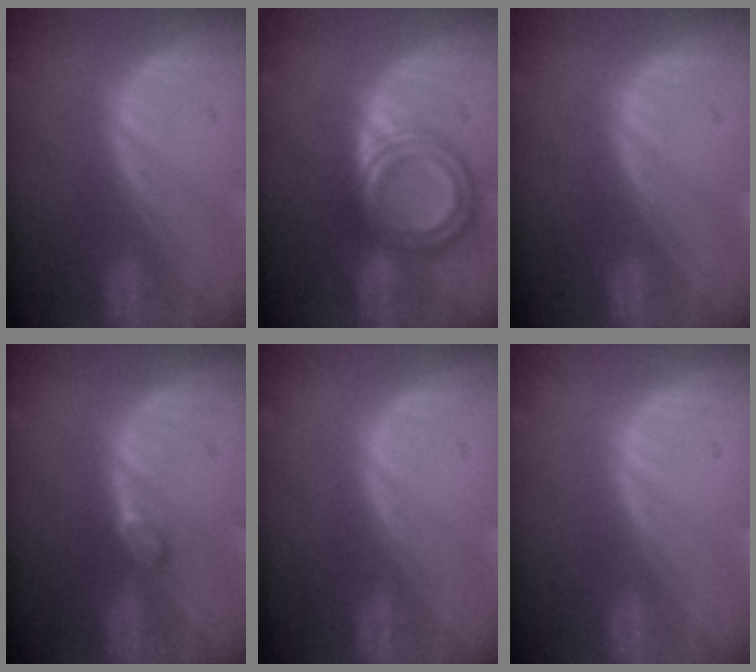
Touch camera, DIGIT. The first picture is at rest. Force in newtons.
{"total": 7.7, "press": 7.7, "slide": 0.5}
{"total": 0.0}
{"total": 2.0, "press": 1.9, "slide": 0.2}
{"total": 0.0}
{"total": 0.0}